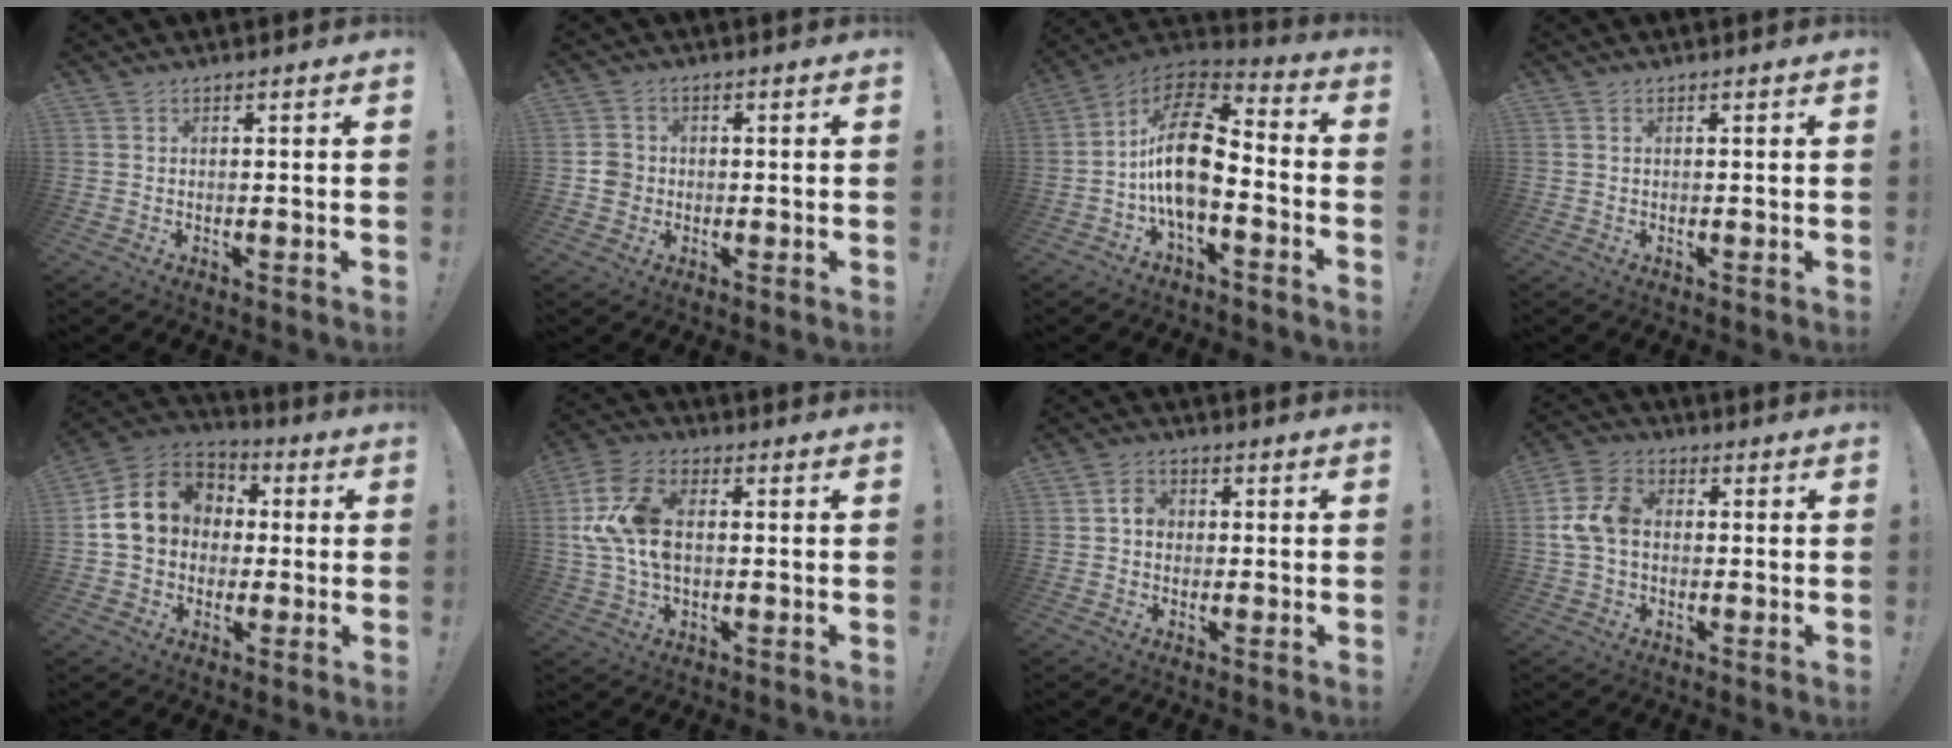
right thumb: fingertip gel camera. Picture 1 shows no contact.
{"total": 4.4, "force": [-0.8, 4.1, 1.5], "torque": [-0.020, 0.007, -0.014]}
{"total": 17.6, "force": [-2.0, 9.1, 15.0], "torque": [-0.267, 0.020, -0.030]}
{"total": 0.6, "force": [0.2, 0.6, 0.0], "torque": [-0.004, 0.003, 0.004]}
{"total": 15.3, "force": [2.2, 12.6, 8.4], "torque": [-0.132, 0.013, 0.048]}
{"total": 15.0, "force": [0.9, 9.7, 11.4], "torque": [-0.236, 0.009, 0.019]}
{"total": 4.5, "force": [0.0, 3.7, 2.5], "torque": [-0.045, 0.013, -0.001]}
{"total": 10.6, "force": [0.2, 7.5, 7.4], "torque": [-0.150, 0.011, 0.010]}